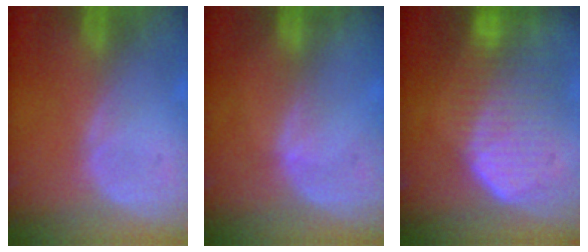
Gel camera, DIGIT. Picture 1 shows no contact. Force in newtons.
{"total": 1.3, "press": 0.9, "slide": 0.9}
{"total": 10.7, "press": 9.4, "slide": 5.2}